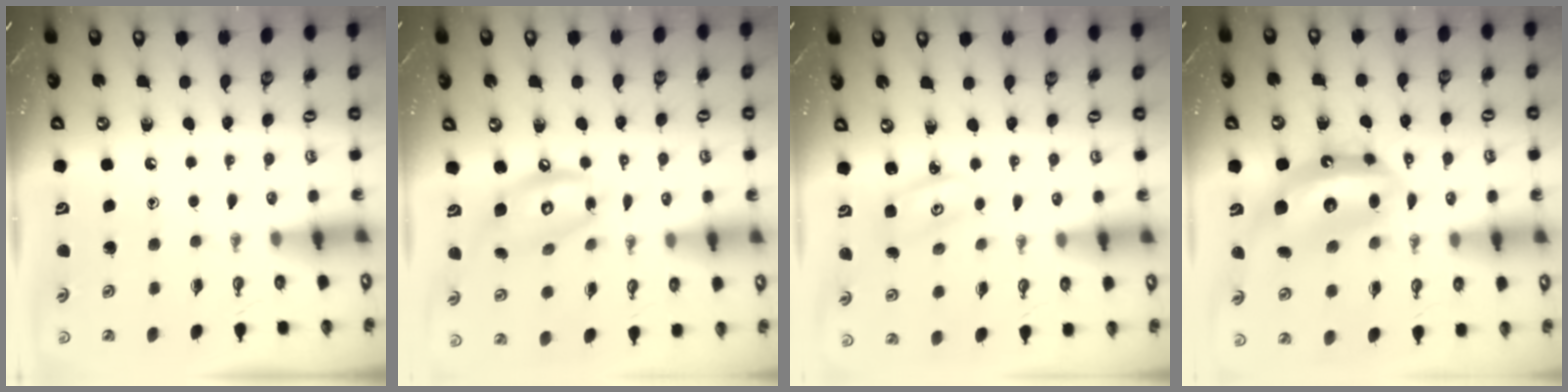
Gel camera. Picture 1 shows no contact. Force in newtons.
{"total": 12.2, "press": 12.2, "slide": 1.0}
{"total": 2.8, "press": 2.8, "slide": 0.2}
{"total": 14.2, "press": 14.1, "slide": 1.1}